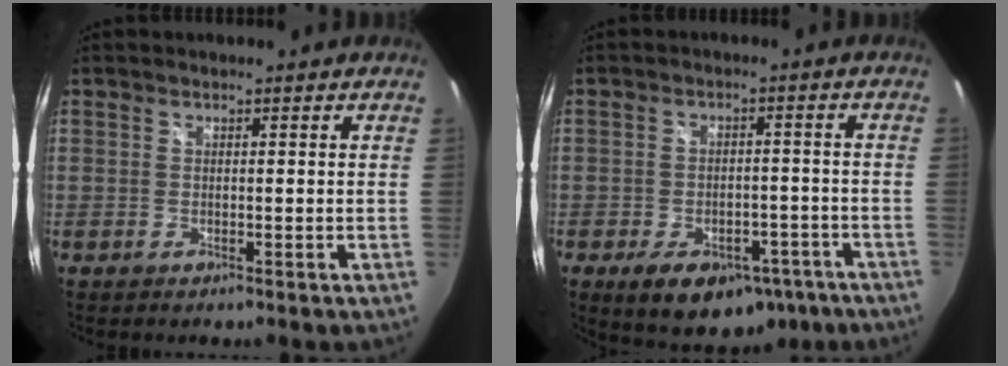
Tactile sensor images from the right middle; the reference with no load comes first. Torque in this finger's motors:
{"motor_torque": [0.85, -0.88, 0.09, 0.03]}